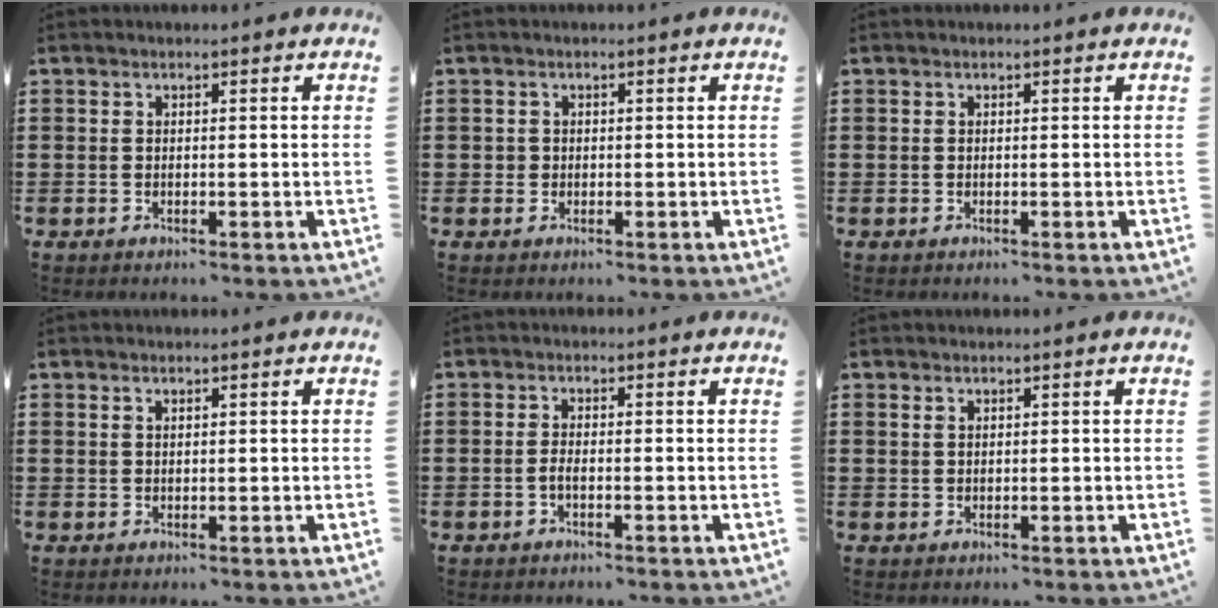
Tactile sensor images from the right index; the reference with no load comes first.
{"total": 0.8, "force": [0.1, 0.8, 0.2], "torque": [-0.004, 0.006, 0.000]}
{"total": 0.0}
{"total": 0.7, "force": [0.6, 0.3, 0.3], "torque": [-0.008, 0.002, 0.010]}
{"total": 1.4, "force": [-0.6, 0.4, 1.2], "torque": [-0.030, -0.003, -0.013]}
{"total": 0.5, "force": [0.4, 0.3, 0.2], "torque": [-0.007, 0.000, 0.008]}